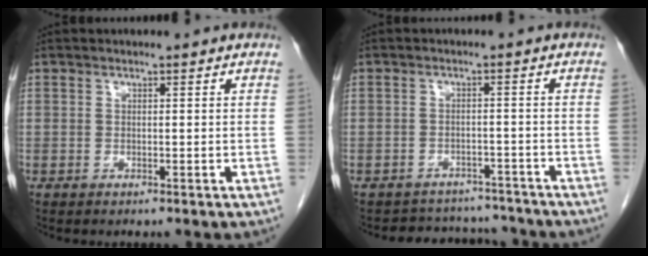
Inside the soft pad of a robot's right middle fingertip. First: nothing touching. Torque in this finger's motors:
{"motor_torque": [0.11, -0.07, -0.03, -0.06]}